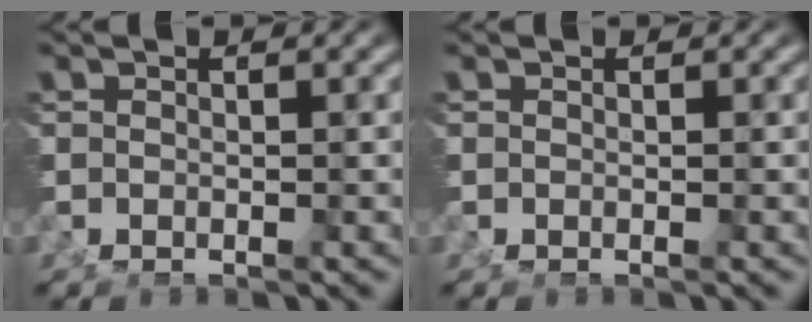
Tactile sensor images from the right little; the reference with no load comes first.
{"total": 0.0}